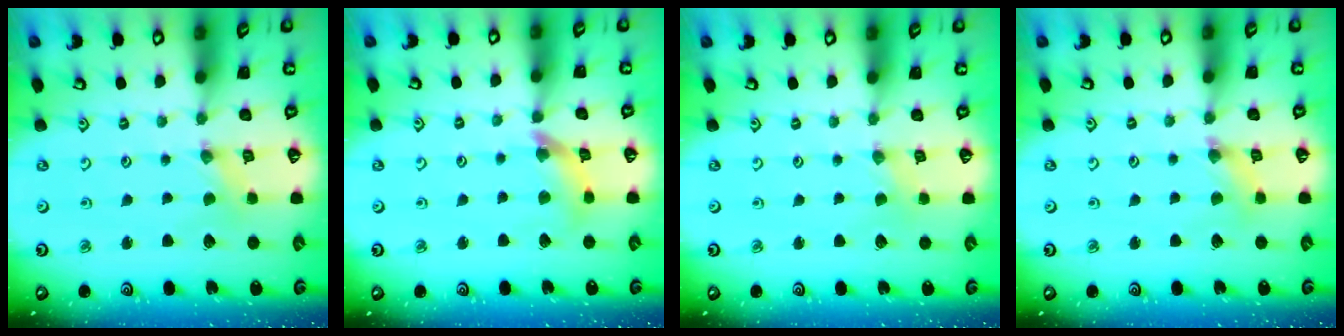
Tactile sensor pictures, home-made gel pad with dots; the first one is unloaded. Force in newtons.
{"total": 9.4, "press": 9.3, "slide": 1.2}
{"total": 0.0}
{"total": 2.7, "press": 2.7, "slide": 0.4}